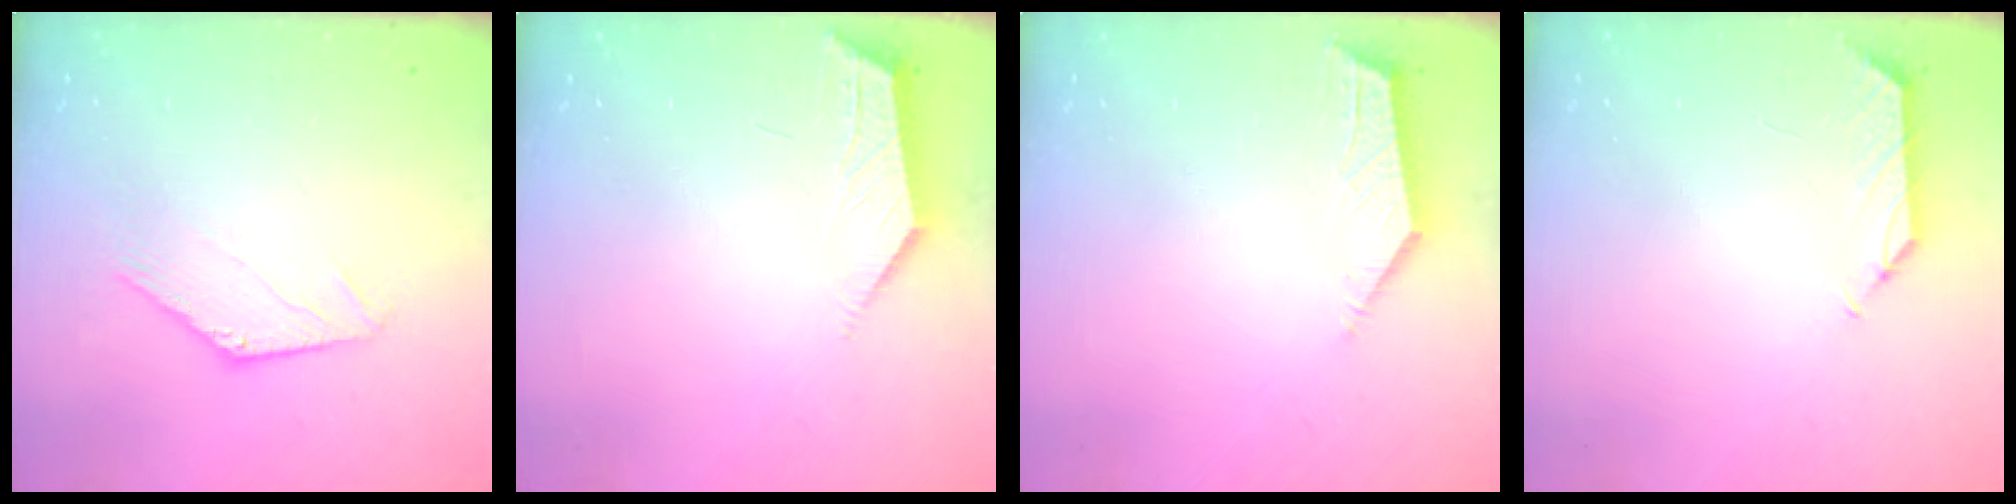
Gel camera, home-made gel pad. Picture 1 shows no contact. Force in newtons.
{"total": 1.8, "press": 1.7, "slide": 0.4}
{"total": 3.6, "press": 3.6, "slide": 0.4}
{"total": 0.5, "press": 0.3, "slide": 0.4}